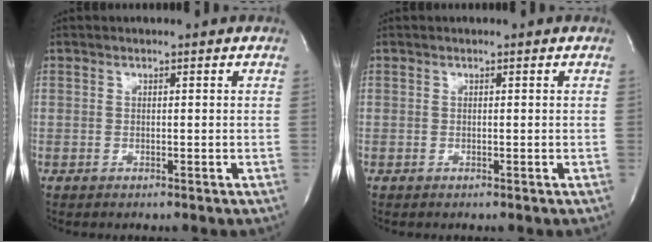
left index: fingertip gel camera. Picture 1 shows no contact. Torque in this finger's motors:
{"motor_torque": [0.00, 0.00, 0.00, 0.00]}